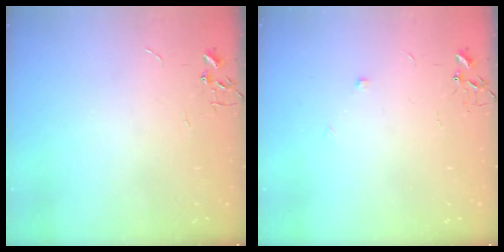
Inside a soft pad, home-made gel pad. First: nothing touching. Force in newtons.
{"total": 4.3, "press": 4.2, "slide": 1.1}